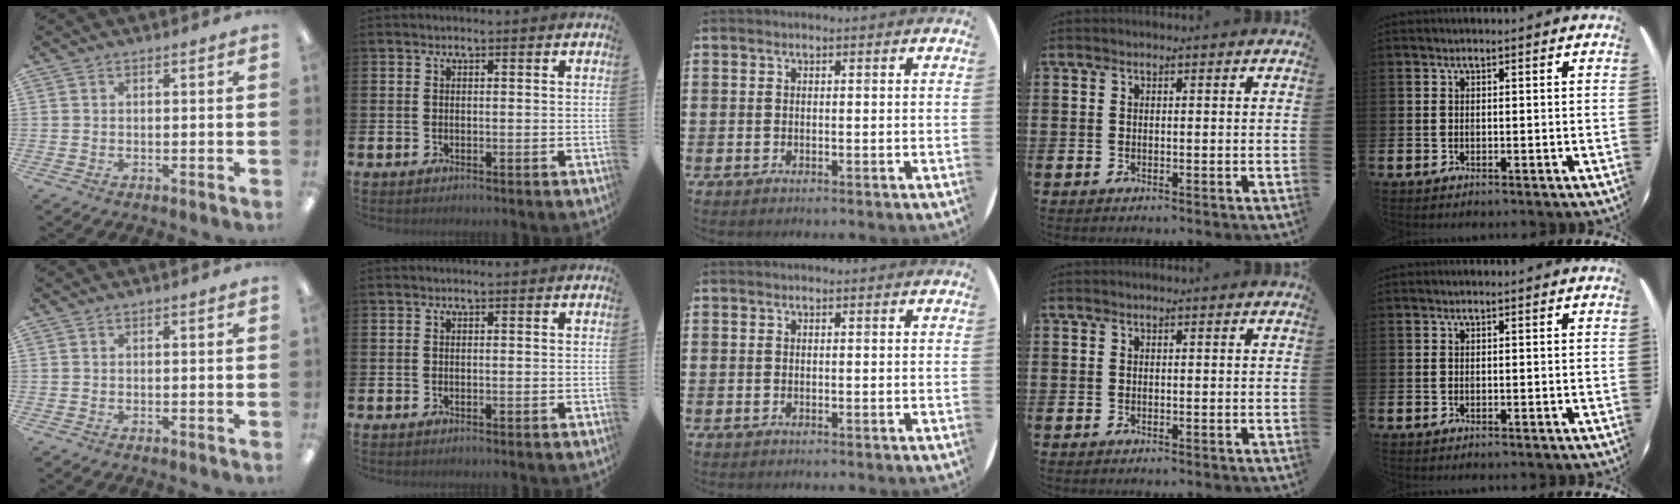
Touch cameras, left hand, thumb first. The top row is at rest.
{}